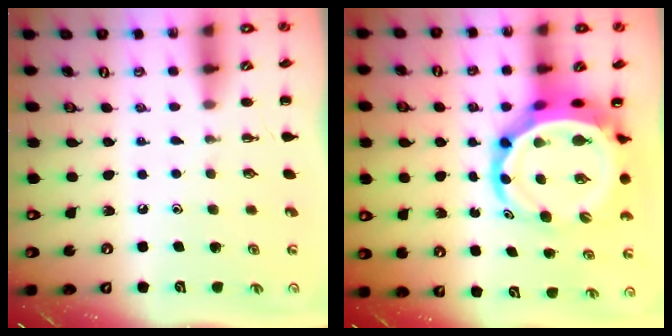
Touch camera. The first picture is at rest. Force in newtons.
{"total": 9.5, "press": 9.1, "slide": 2.7}